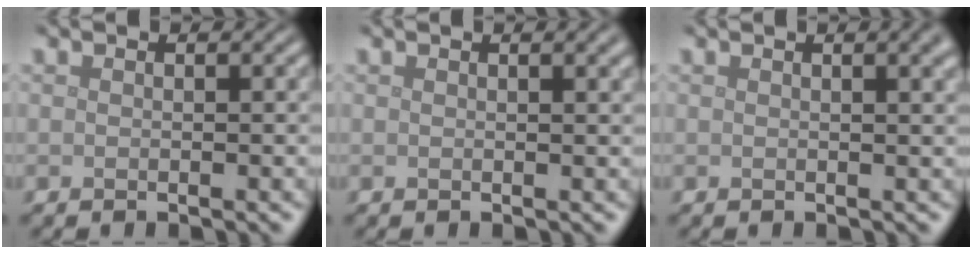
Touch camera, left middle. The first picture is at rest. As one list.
[{"total": 1.8, "force": [1.0, 0.6, 1.4], "torque": [-0.011, 0.006, 0.012]}, {"total": 3.2, "force": [1.4, 1.2, 2.6], "torque": [-0.015, 0.008, 0.015]}]